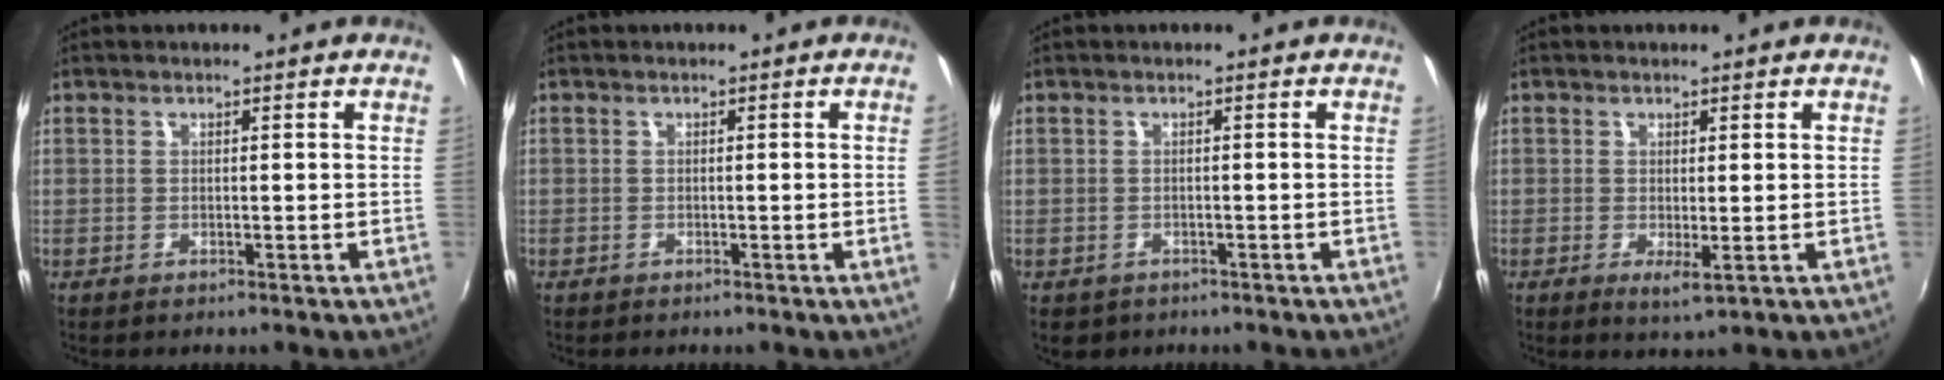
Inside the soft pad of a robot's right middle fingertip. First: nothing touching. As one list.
[{"total": 1.0, "force": [-0.1, -0.6, 0.8], "torque": [-0.004, -0.008, -0.002]}, {"total": 2.5, "force": [-1.3, 2.0, 0.9], "torque": [-0.022, -0.008, -0.017]}, {"total": 2.3, "force": [-0.2, 0.5, 2.3], "torque": [-0.042, -0.011, -0.003]}]